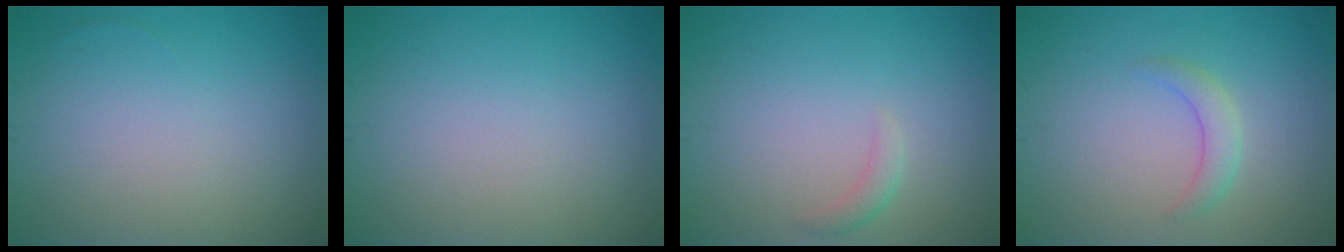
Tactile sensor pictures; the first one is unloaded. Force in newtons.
{"total": 0.0}
{"total": 1.1, "press": 1.1, "slide": 0.0}
{"total": 1.9, "press": 1.9, "slide": 0.1}